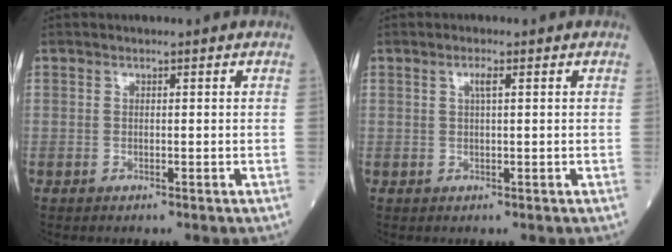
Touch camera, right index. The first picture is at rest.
{"total": 1.5, "force": [0.5, 0.1, 1.4], "torque": [-0.027, 0.001, 0.008]}